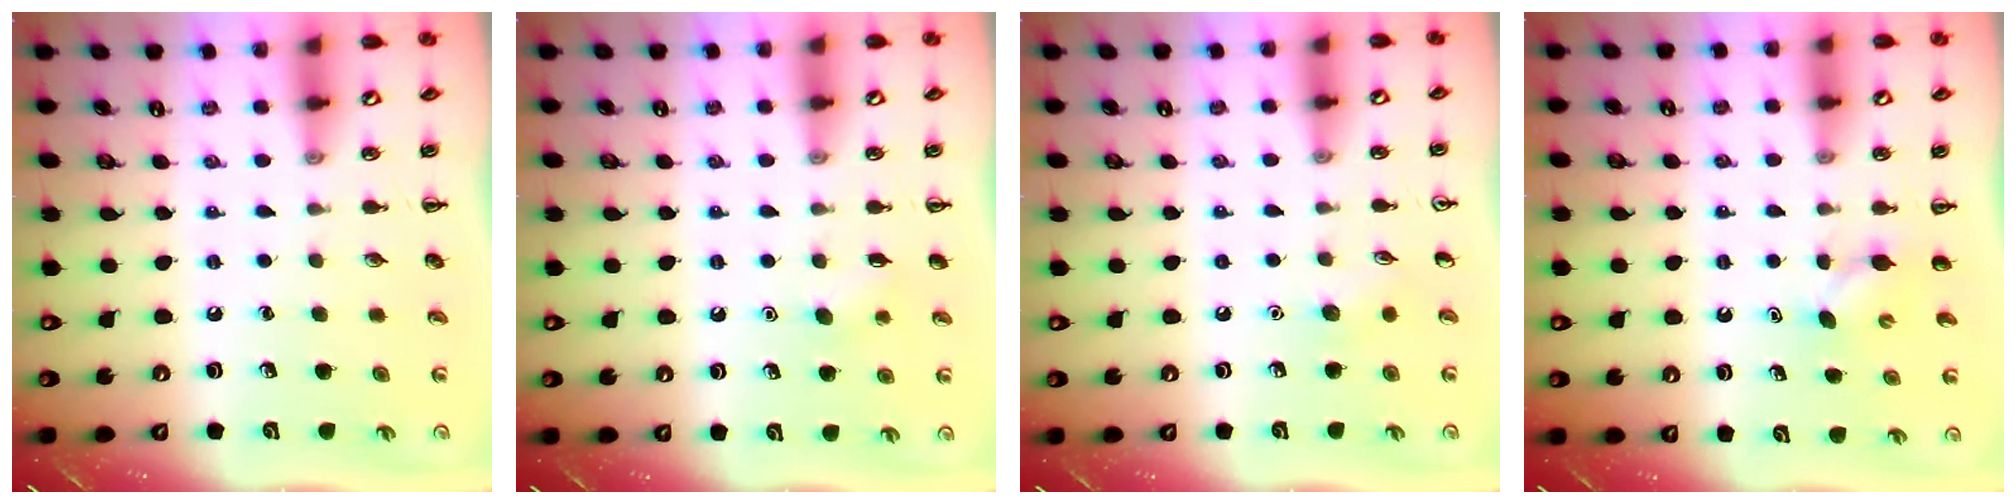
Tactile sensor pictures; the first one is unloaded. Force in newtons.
{"total": 3.8, "press": 3.7, "slide": 0.9}
{"total": 4.5, "press": 4.3, "slide": 1.2}
{"total": 3.3, "press": 3.2, "slide": 0.9}